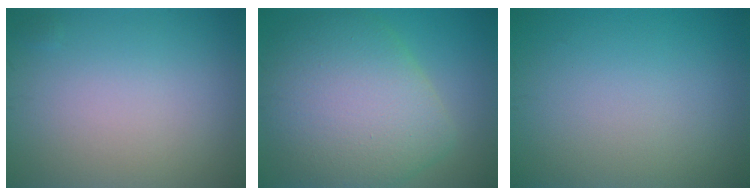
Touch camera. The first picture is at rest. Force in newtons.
{"total": 10.1, "press": 10.1, "slide": 0.5}
{"total": 0.0}